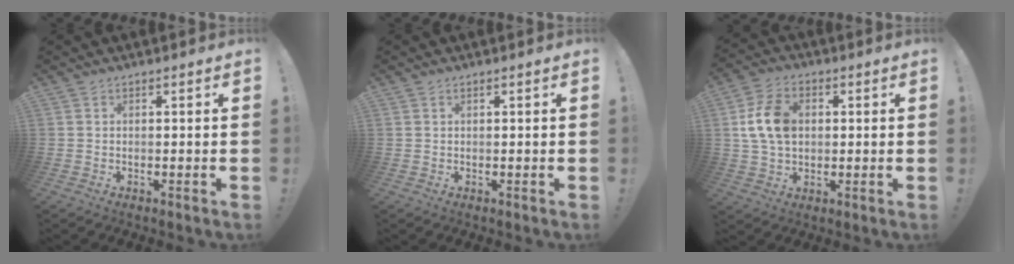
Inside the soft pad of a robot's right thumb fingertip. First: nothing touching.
{"total": 0.5, "force": [0.4, 0.2, 0.3], "torque": [-0.012, 0.002, 0.010]}
{"total": 12.1, "force": [1.9, 8.6, 8.3], "torque": [-0.143, 0.005, 0.038]}